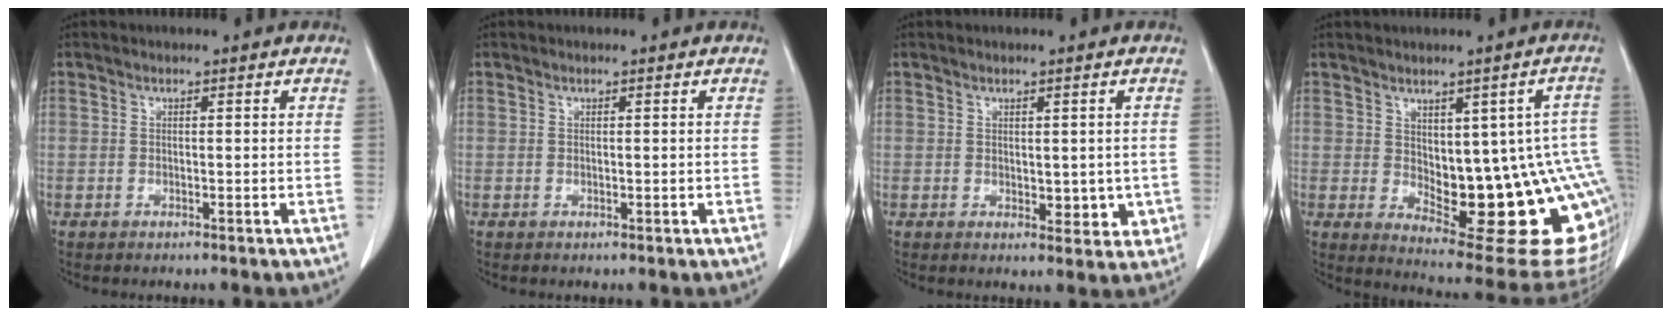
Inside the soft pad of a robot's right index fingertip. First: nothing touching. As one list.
[{"total": 0.0}, {"total": 3.7, "force": [-0.3, 2.3, 3.0], "torque": [-0.022, -0.005, 0.003]}, {"total": 19.7, "force": [-2.4, 6.5, 18.4], "torque": [-0.155, 0.011, -0.005]}]